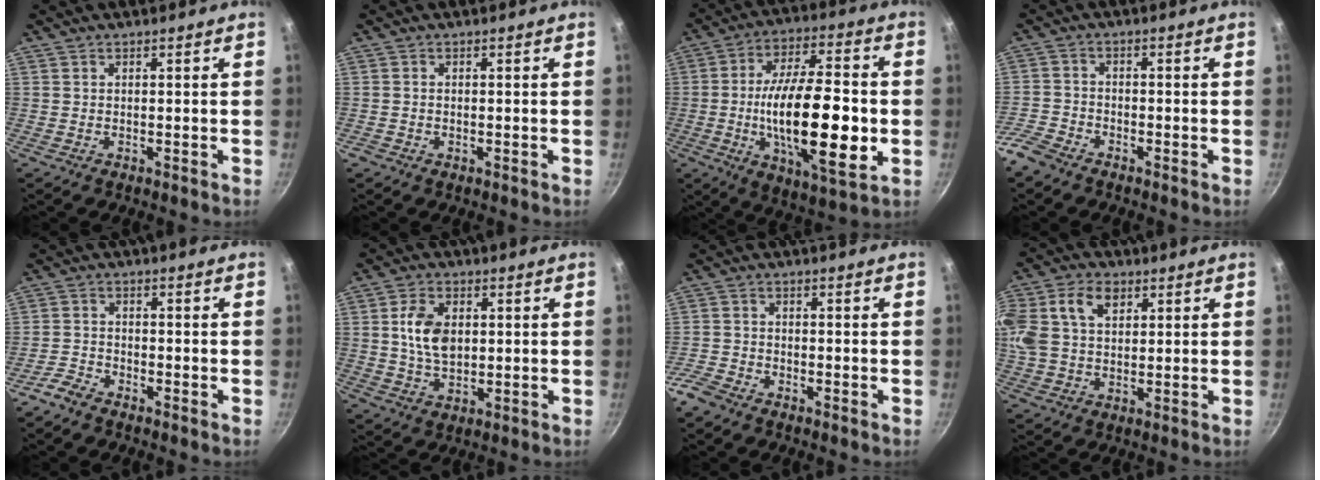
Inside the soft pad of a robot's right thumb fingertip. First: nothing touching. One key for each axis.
{"total": 0.6, "fx": -0.3, "fy": 0.4, "fz": 0.3, "tx": -0.003, "ty": 0.000, "tz": -0.006}
{"total": 22.9, "fx": -3.2, "fy": 8.4, "fz": 21.1, "tx": -0.344, "ty": 0.008, "tz": -0.053}
{"total": 5.2, "fx": -4.0, "fy": 2.7, "fz": 2.0, "tx": -0.041, "ty": 0.029, "tz": -0.088}
{"total": 3.5, "fx": -2.9, "fy": 1.4, "fz": 1.3, "tx": -0.031, "ty": 0.023, "tz": -0.065}
{"total": 8.6, "fx": 1.2, "fy": 5.6, "fz": 6.3, "tx": -0.103, "ty": -0.002, "tz": 0.023}
{"total": 4.4, "fx": -3.5, "fy": 2.2, "fz": 1.7, "tx": -0.041, "ty": 0.022, "tz": -0.077}
{"total": 17.6, "fx": 5.7, "fy": 12.6, "fz": 10.9, "tx": -0.257, "ty": 0.035, "tz": 0.103}